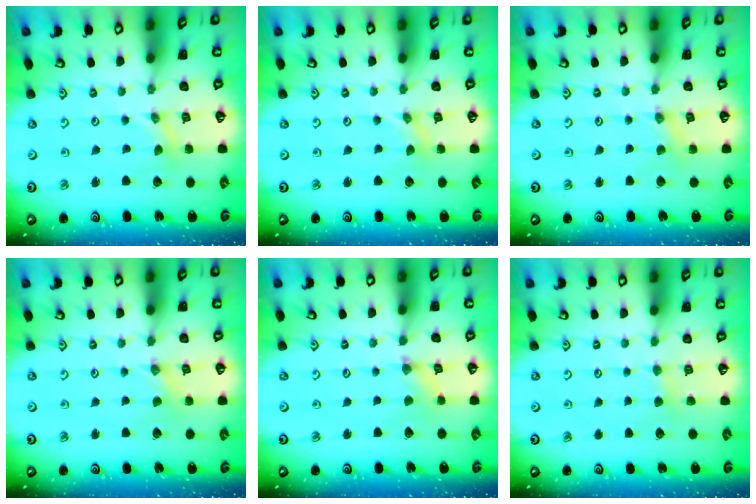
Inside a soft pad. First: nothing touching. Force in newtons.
{"total": 0.0}
{"total": 1.7, "press": 1.6, "slide": 0.4}
{"total": 0.5, "press": 0.5, "slide": 0.1}
{"total": 0.7, "press": 0.7, "slide": 0.2}
{"total": 2.4, "press": 2.4, "slide": 0.4}